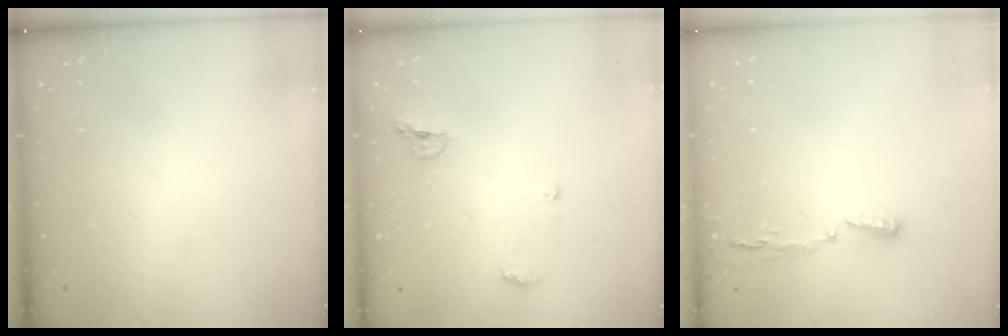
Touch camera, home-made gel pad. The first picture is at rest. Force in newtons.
{"total": 6.8, "press": 6.7, "slide": 0.6}
{"total": 4.1, "press": 4.0, "slide": 1.1}